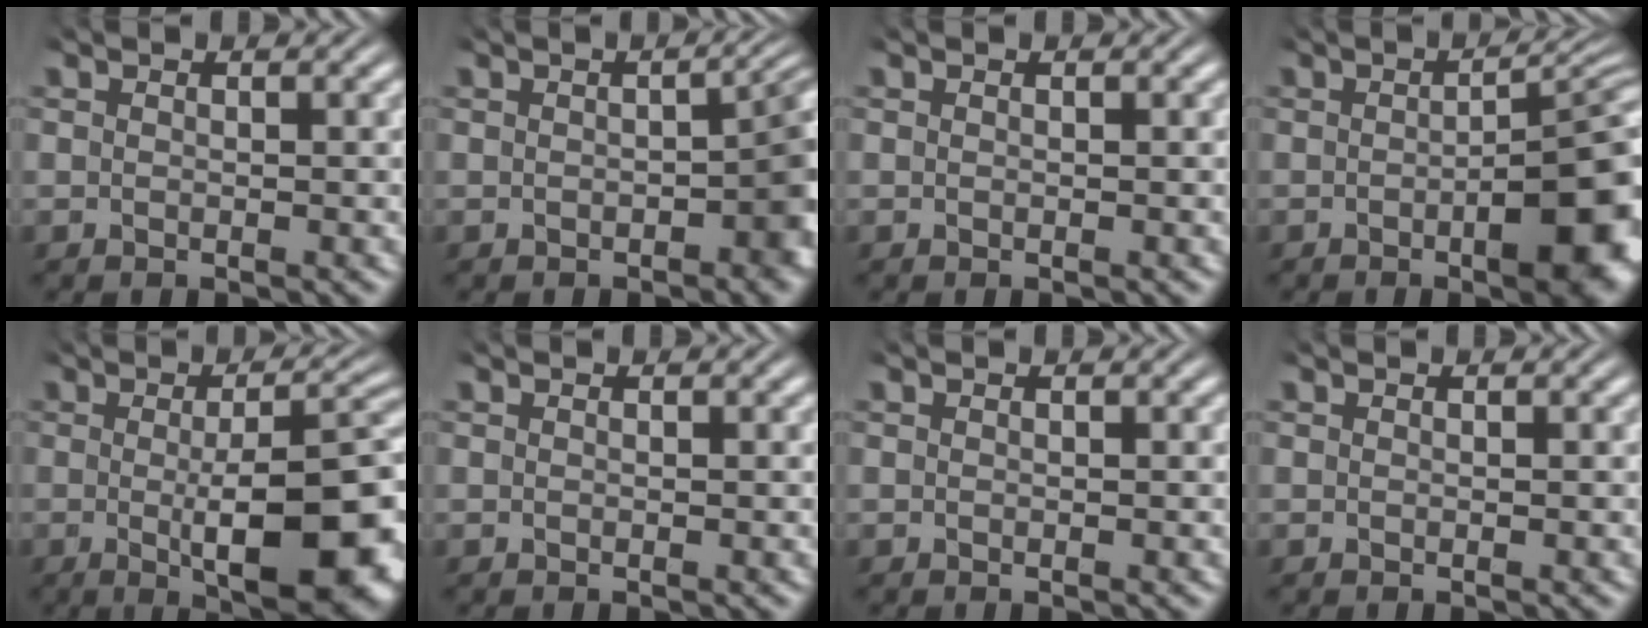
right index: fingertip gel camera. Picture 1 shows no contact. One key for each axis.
{"total": 4.1, "fx": -0.9, "fy": 1.7, "fz": 3.6, "tx": -0.039, "ty": -0.003, "tz": -0.011}
{"total": 0.0}
{"total": 8.8, "fx": -2.2, "fy": 3.3, "fz": 7.9, "tx": -0.077, "ty": 0.005, "tz": -0.042}
{"total": 11.6, "fx": -2.8, "fy": 3.6, "fz": 10.7, "tx": -0.135, "ty": -0.016, "tz": -0.030}
{"total": 0.0}
{"total": 0.0}
{"total": 0.0}